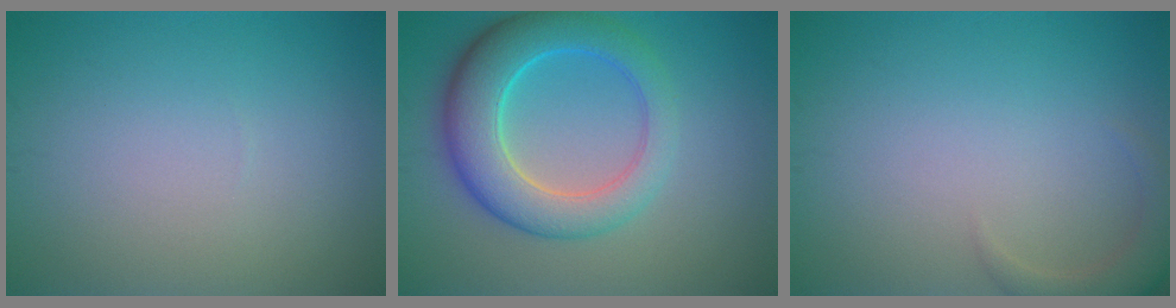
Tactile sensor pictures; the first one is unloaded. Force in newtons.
{"total": 7.2, "press": 7.2, "slide": 0.5}
{"total": 2.6, "press": 2.6, "slide": 0.3}